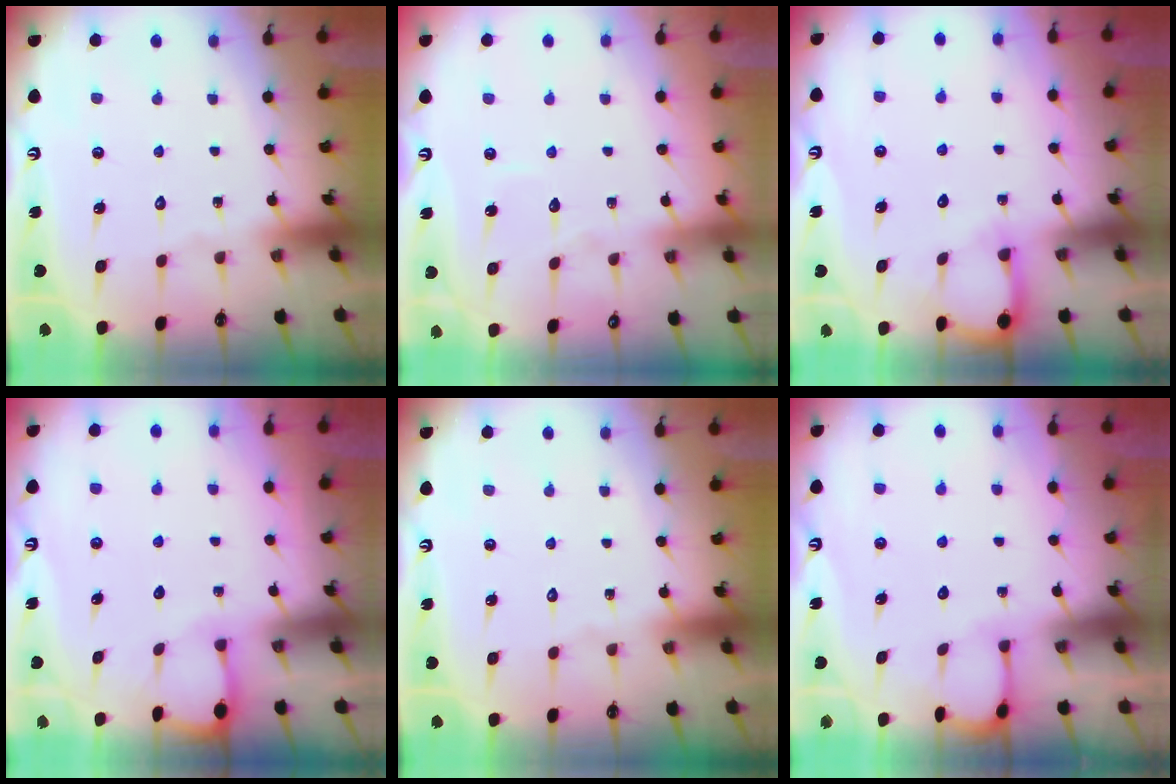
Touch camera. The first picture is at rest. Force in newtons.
{"total": 3.2, "press": 3.1, "slide": 0.3}
{"total": 4.3, "press": 4.3, "slide": 0.4}
{"total": 2.7, "press": 2.7, "slide": 0.3}
{"total": 0.0}
{"total": 2.1, "press": 2.1, "slide": 0.2}